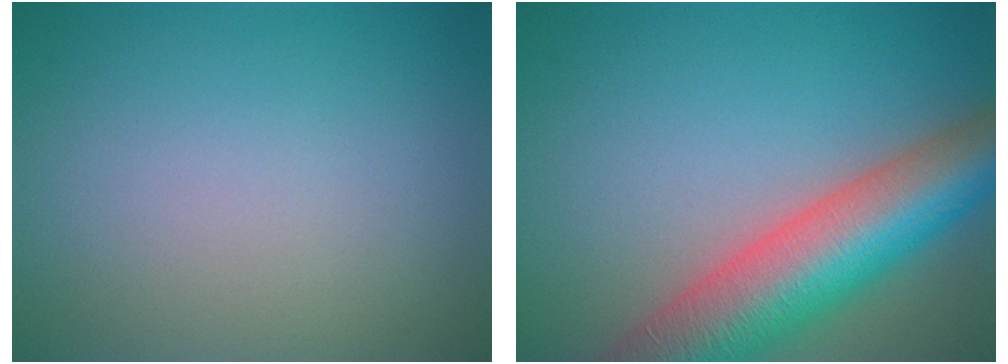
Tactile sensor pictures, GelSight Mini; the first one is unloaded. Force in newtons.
{"total": 11.3, "press": 11.3, "slide": 0.6}